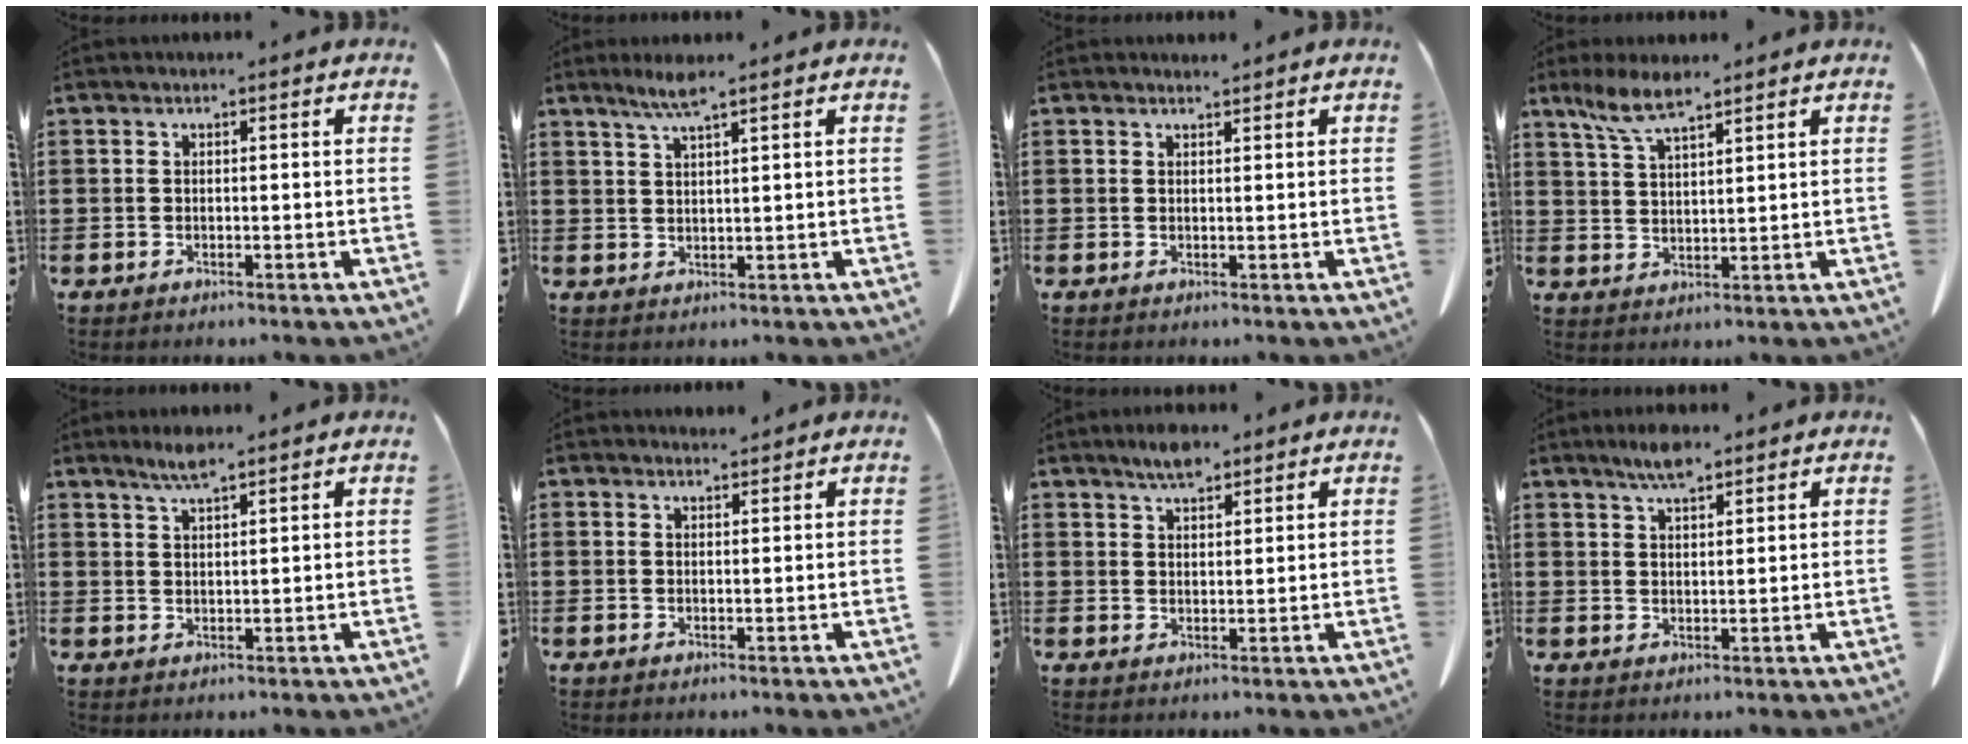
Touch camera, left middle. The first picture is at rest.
{"total": 3.4, "force": [2.4, 0.1, 2.4], "torque": [-0.053, 0.002, 0.042]}
{"total": 0.8, "force": [0.8, 0.0, 0.2], "torque": [-0.006, -0.001, 0.017]}
{"total": 5.4, "force": [3.8, 0.9, 3.7], "torque": [-0.082, -0.004, 0.068]}
{"total": 2.9, "force": [2.3, 0.3, 1.7], "torque": [-0.038, 0.002, 0.041]}
{"total": 1.2, "force": [1.2, 0.1, 0.2], "torque": [-0.007, 0.000, 0.024]}
{"total": 3.4, "force": [2.9, 1.0, 1.5], "torque": [-0.035, -0.001, 0.052]}
{"total": 3.8, "force": [3.0, 0.9, 2.2], "torque": [-0.049, 0.000, 0.053]}